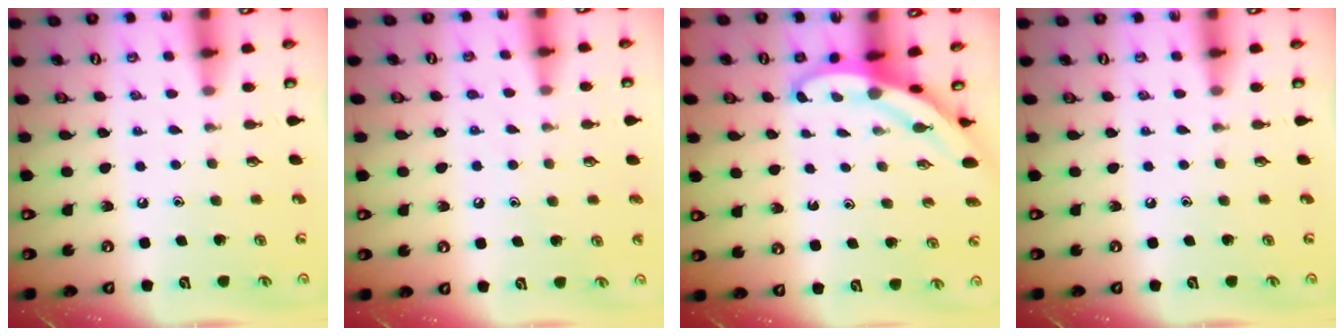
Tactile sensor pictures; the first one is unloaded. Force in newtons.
{"total": 5.4, "press": 5.4, "slide": 0.5}
{"total": 3.7, "press": 3.7, "slide": 0.2}
{"total": 0.0}